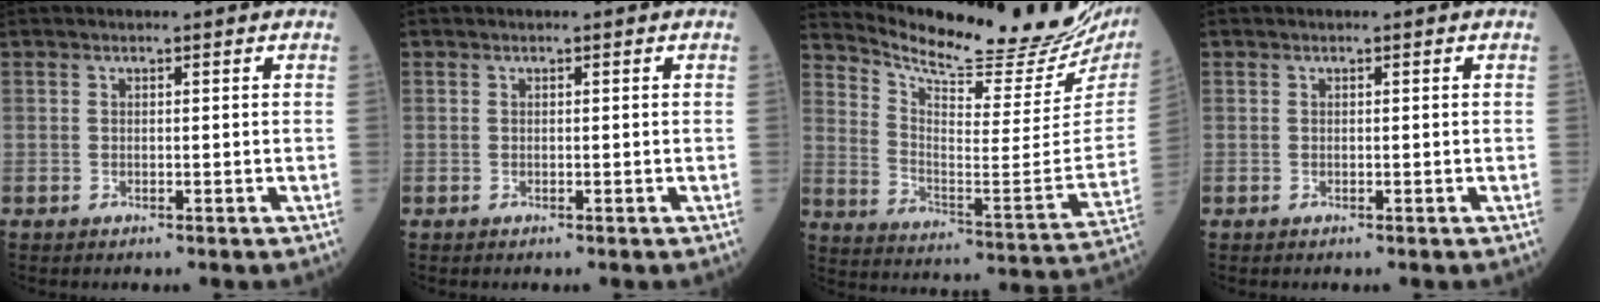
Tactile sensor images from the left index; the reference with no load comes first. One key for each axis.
{"total": 0.0}
{"total": 25.4, "fx": 23.4, "fy": 2.9, "fz": 9.4, "tx": -0.161, "ty": -0.101, "tz": 0.315}
{"total": 0.0}